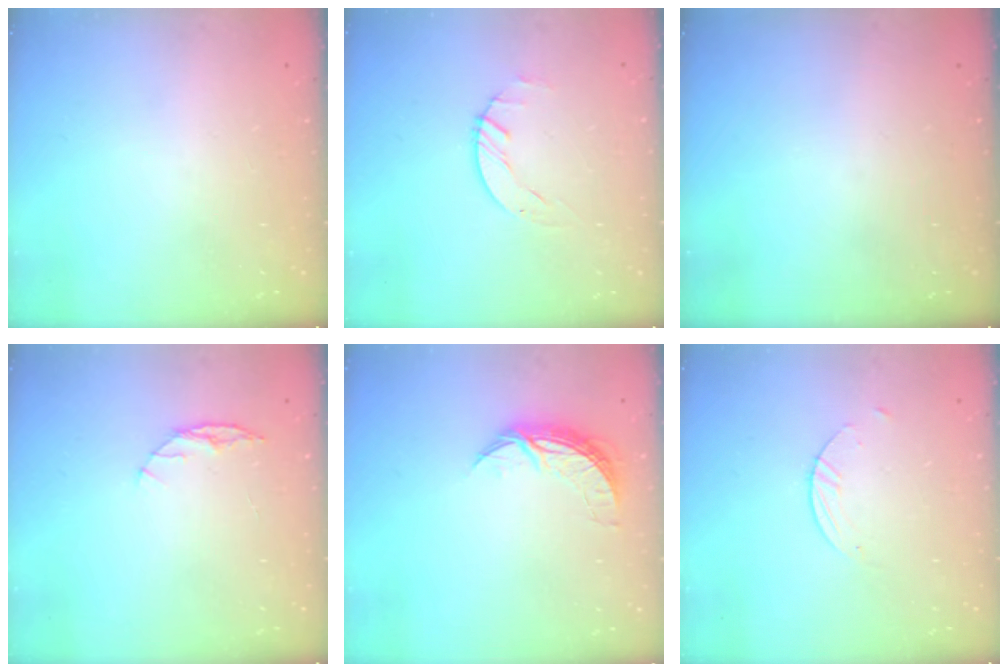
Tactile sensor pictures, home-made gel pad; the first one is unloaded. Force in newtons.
{"total": 0.6, "press": 0.6, "slide": 0.2}
{"total": 0.0}
{"total": 5.6, "press": 5.5, "slide": 0.6}
{"total": 7.7, "press": 7.7, "slide": 0.5}
{"total": 1.5, "press": 1.5, "slide": 0.1}